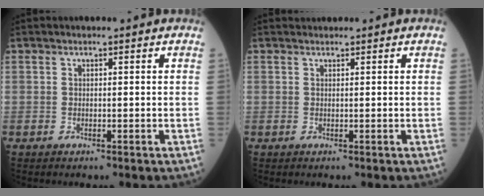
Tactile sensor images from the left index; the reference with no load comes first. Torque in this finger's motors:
{"motor_torque": [-0.09, -0.31, 0.06, 0.02]}